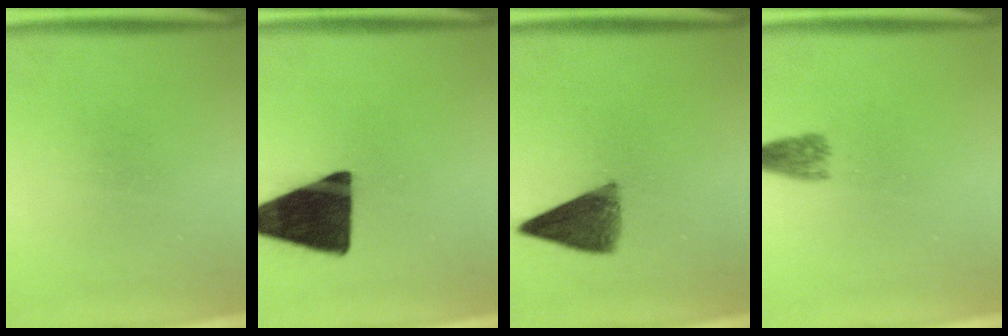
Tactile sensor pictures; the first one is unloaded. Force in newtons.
{"total": 16.8}
{"total": 6.8}
{"total": 2.7}